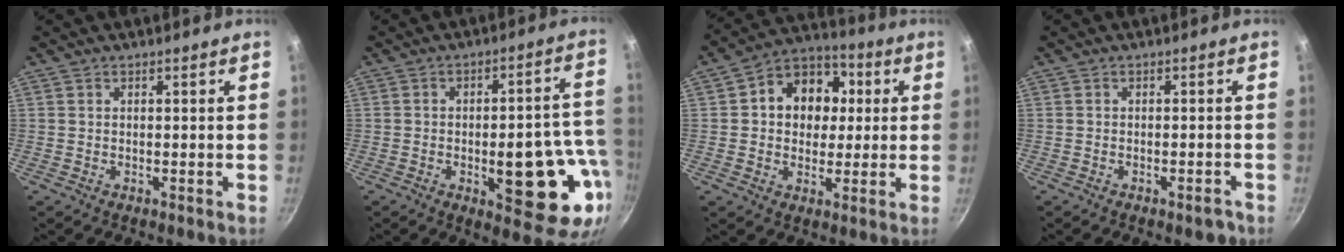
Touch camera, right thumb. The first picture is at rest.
{"total": 18.1, "force": [-4.9, 7.1, 15.9], "torque": [-0.160, 0.029, -0.061]}
{"total": 13.4, "force": [2.2, 10.7, 7.7], "torque": [-0.077, 0.017, 0.019]}
{"total": 2.4, "force": [-1.5, 1.0, 1.6], "torque": [-0.017, 0.016, -0.012]}